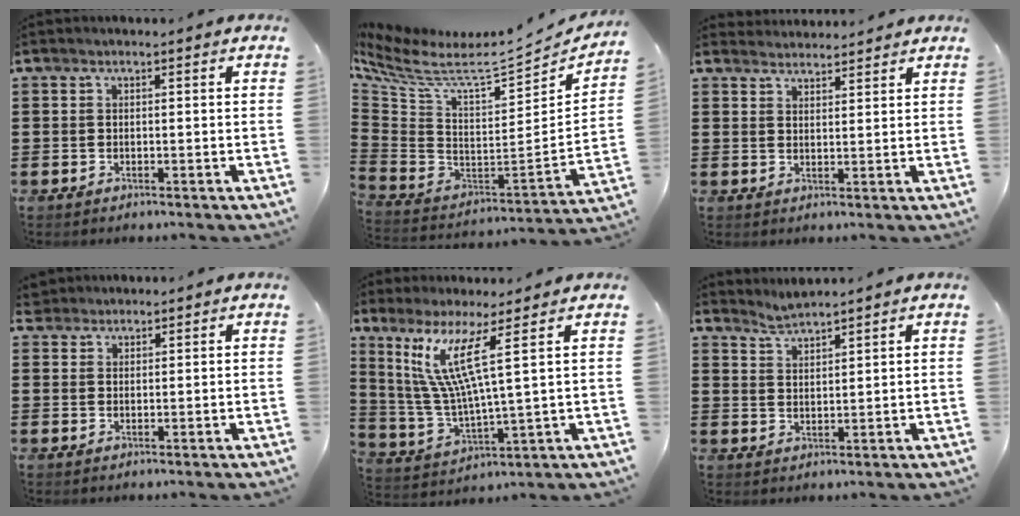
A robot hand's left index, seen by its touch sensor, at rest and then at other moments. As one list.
[{"total": 5.4, "force": [4.1, 1.0, 3.3], "torque": [-0.087, -0.054, 0.062]}, {"total": 2.5, "force": [2.5, 0.1, -0.3], "torque": [-0.001, -0.007, 0.049]}, {"total": 1.9, "force": [1.7, 0.8, 0.0], "torque": [-0.007, 0.006, 0.034]}, {"total": 10.3, "force": [5.6, 0.3, 8.6], "torque": [-0.197, -0.030, 0.093]}, {"total": 2.5, "force": [2.5, -0.4, -0.3], "torque": [-0.003, -0.006, 0.049]}]